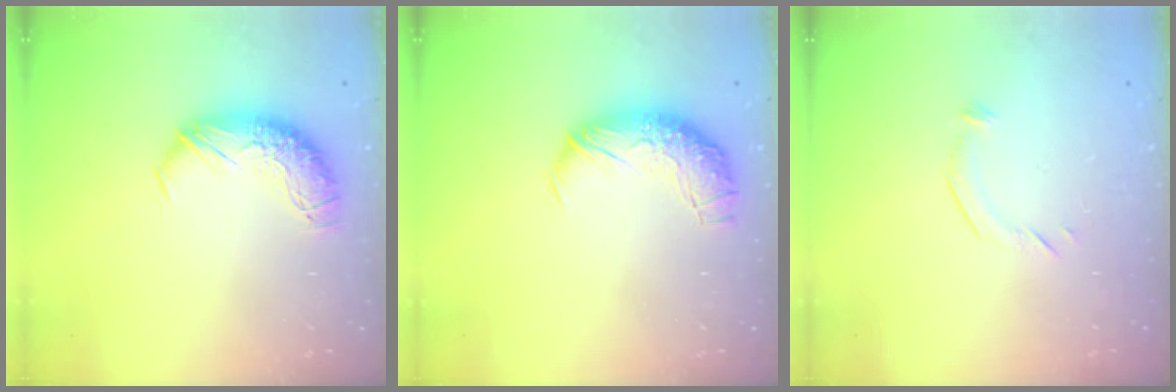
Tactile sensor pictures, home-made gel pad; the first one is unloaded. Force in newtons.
{"total": 2.3, "press": 1.0, "slide": 2.1}
{"total": 5.2, "press": 5.2, "slide": 0.8}